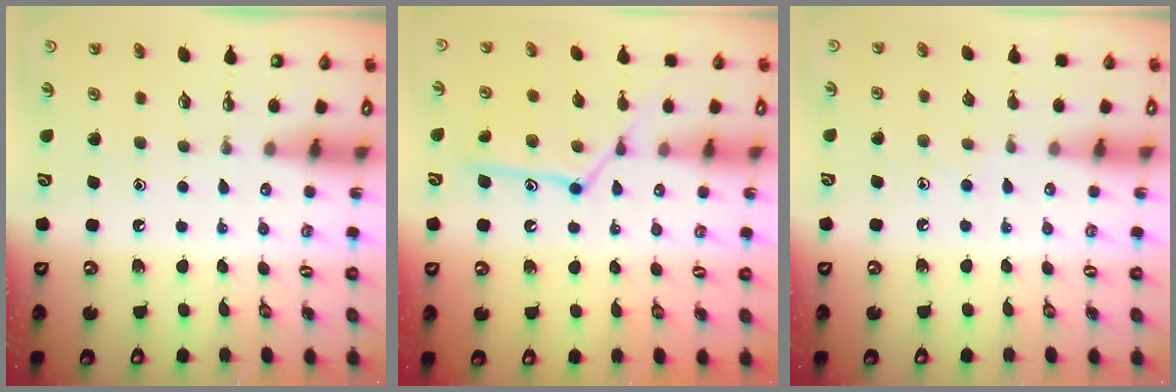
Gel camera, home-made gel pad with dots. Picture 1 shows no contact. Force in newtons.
{"total": 12.9, "press": 12.9, "slide": 0.5}
{"total": 6.1, "press": 6.1, "slide": 0.7}